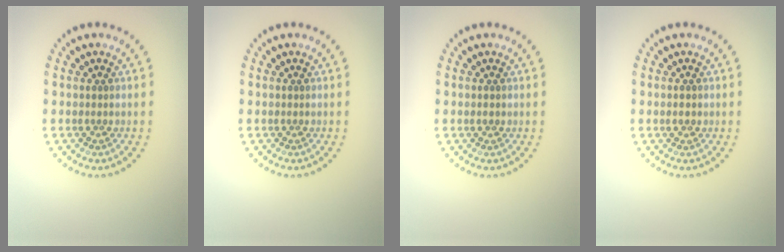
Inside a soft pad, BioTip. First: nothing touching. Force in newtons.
{"total": 0.0}
{"total": 0.8, "press": 0.8, "slide": 0.1}
{"total": 1.1, "press": 1.1, "slide": 0.1}